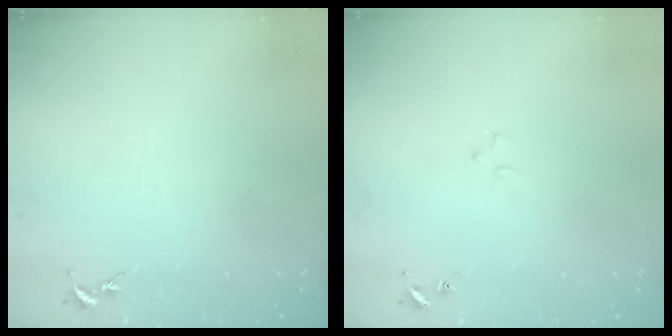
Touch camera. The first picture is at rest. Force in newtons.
{"total": 1.2, "press": 1.2, "slide": 0.2}